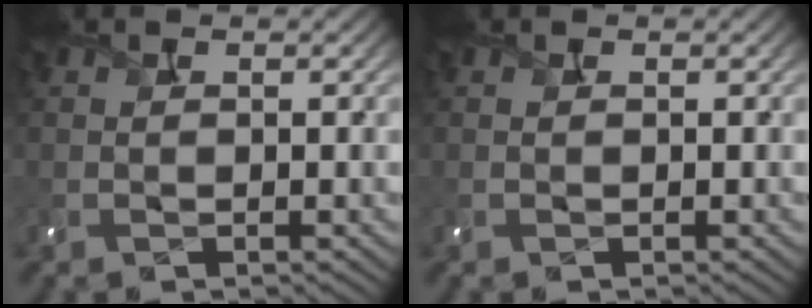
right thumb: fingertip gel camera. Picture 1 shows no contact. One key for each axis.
{"total": 0.0}